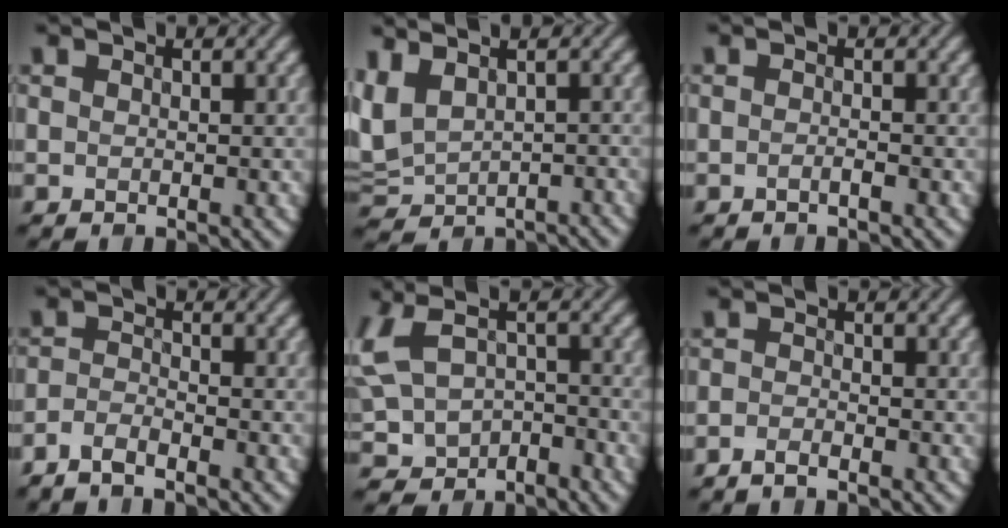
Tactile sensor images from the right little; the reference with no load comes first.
{"total": 3.4, "force": [-0.2, 2.4, 2.4], "torque": [-0.051, -0.004, 0.015]}
{"total": 0.7, "force": [-0.4, 0.2, 0.5], "torque": [-0.004, -0.001, -0.008]}
{"total": 2.1, "force": [-2.0, 0.1, 0.8], "torque": [-0.020, -0.004, -0.046]}
{"total": 6.6, "force": [-1.2, 5.0, 4.3], "torque": [-0.131, -0.020, 0.003]}
{"total": 1.2, "force": [-1.0, 0.2, 0.5], "torque": [-0.005, -0.003, -0.022]}